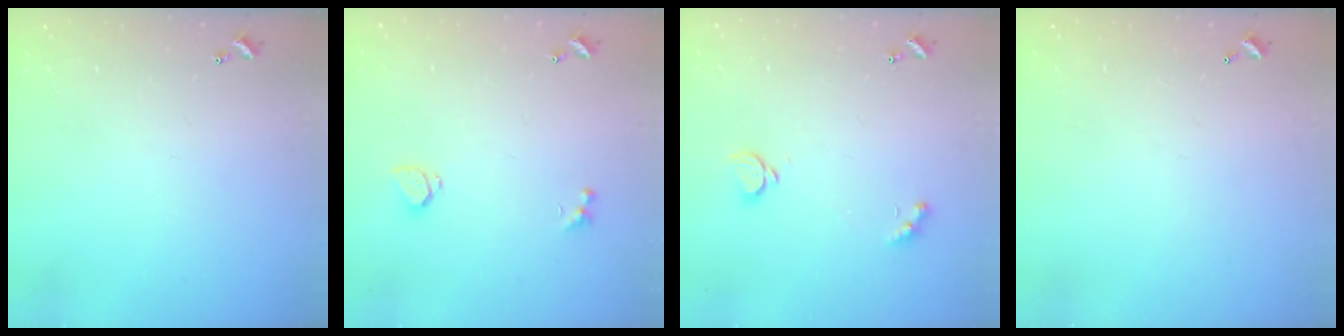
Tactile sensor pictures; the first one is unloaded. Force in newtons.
{"total": 1.4, "press": 1.2, "slide": 0.6}
{"total": 1.8, "press": 1.7, "slide": 0.5}
{"total": 2.9, "press": 2.9, "slide": 0.1}